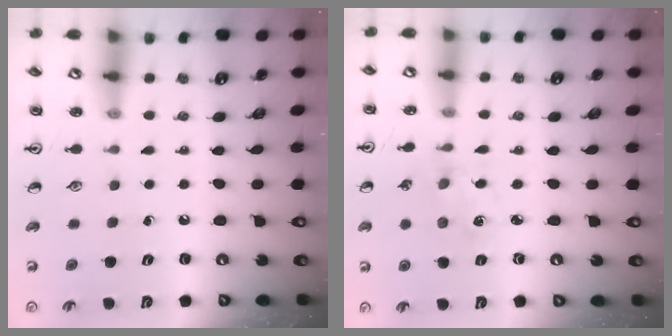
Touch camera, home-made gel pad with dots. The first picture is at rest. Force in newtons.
{"total": 0.8, "press": 0.7, "slide": 0.2}